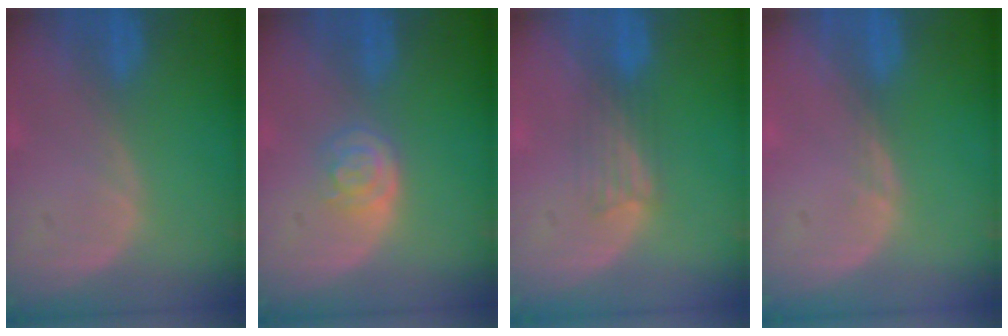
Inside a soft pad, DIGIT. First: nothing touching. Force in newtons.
{"total": 3.3, "press": 3.3, "slide": 0.1}
{"total": 3.0, "press": 2.8, "slide": 1.3}
{"total": 0.8, "press": 0.6, "slide": 0.6}